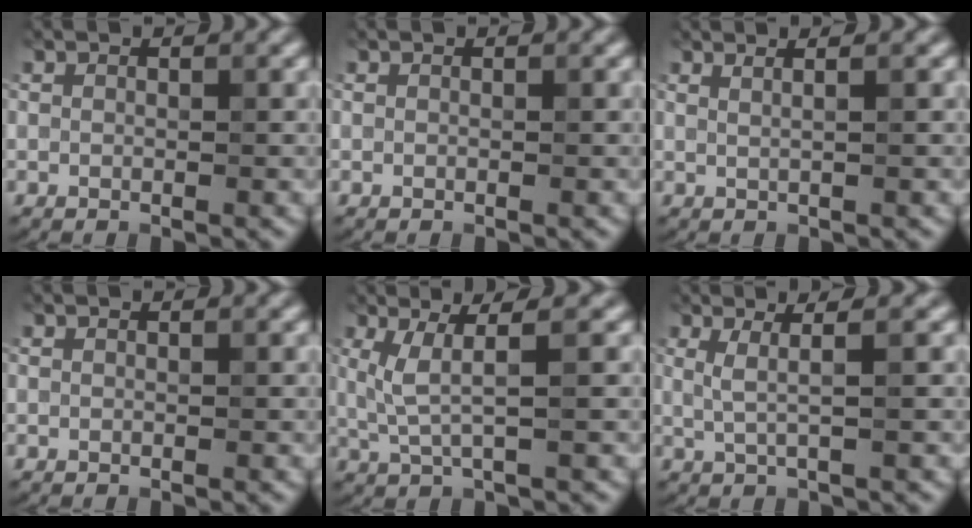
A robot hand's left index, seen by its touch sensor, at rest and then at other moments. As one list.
[{"total": 0.0}, {"total": 3.0, "force": [1.7, 1.5, 1.9], "torque": [-0.003, 0.021, -0.007]}, {"total": 0.0}, {"total": 2.6, "force": [0.8, 0.1, 2.5], "torque": [-0.060, -0.002, 0.029]}, {"total": 1.8, "force": [0.5, 0.1, 1.7], "torque": [-0.035, 0.001, 0.019]}]